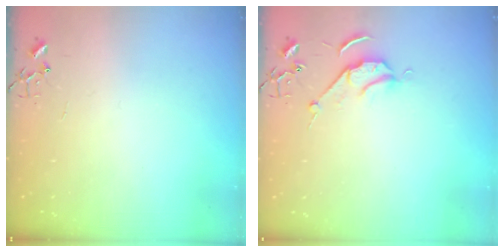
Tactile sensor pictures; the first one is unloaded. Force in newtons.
{"total": 6.2, "press": 6.2, "slide": 0.5}